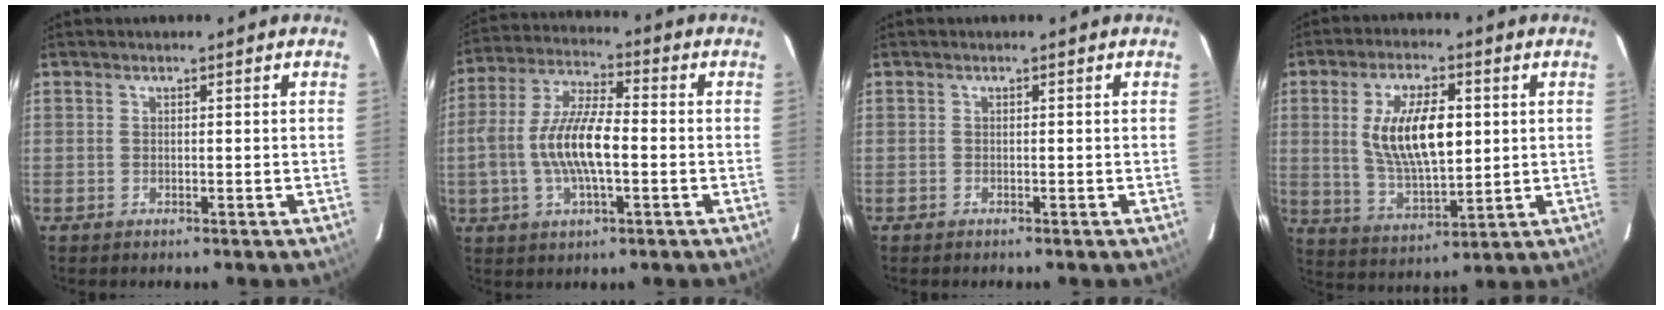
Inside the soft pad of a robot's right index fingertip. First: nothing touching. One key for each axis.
{"total": 12.3, "fx": -2.1, "fy": 4.2, "fz": 11.4, "tx": -0.235, "ty": 0.006, "tz": -0.039}
{"total": 0.0}
{"total": 13.6, "fx": 2.2, "fy": 5.8, "fz": 12.2, "tx": -0.225, "ty": 0.000, "tz": 0.049}